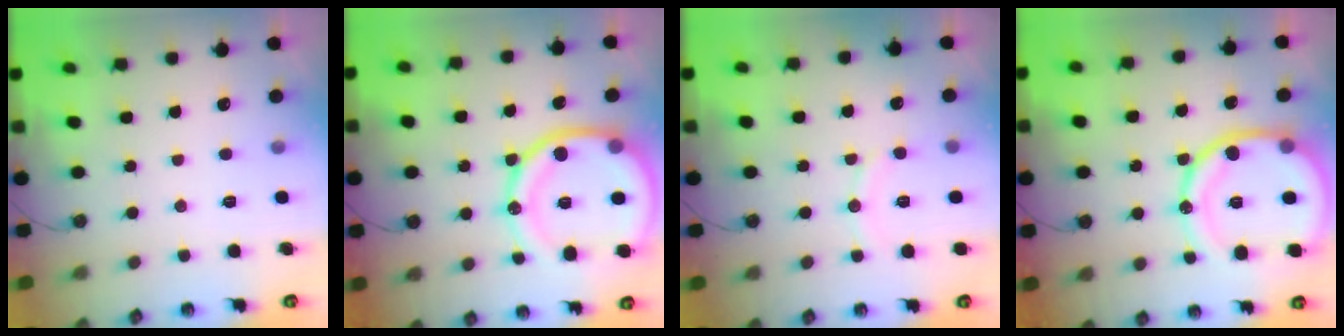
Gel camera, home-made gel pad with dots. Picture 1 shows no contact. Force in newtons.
{"total": 19.9, "press": 19.7, "slide": 2.4}
{"total": 6.8, "press": 6.8, "slide": 0.5}
{"total": 18.1, "press": 18.0, "slide": 2.2}